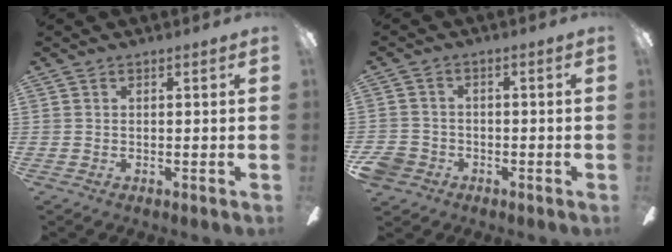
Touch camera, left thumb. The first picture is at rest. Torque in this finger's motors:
{"motor_torque": [-0.57, 0.61, -0.26, 0.26, 0.01]}